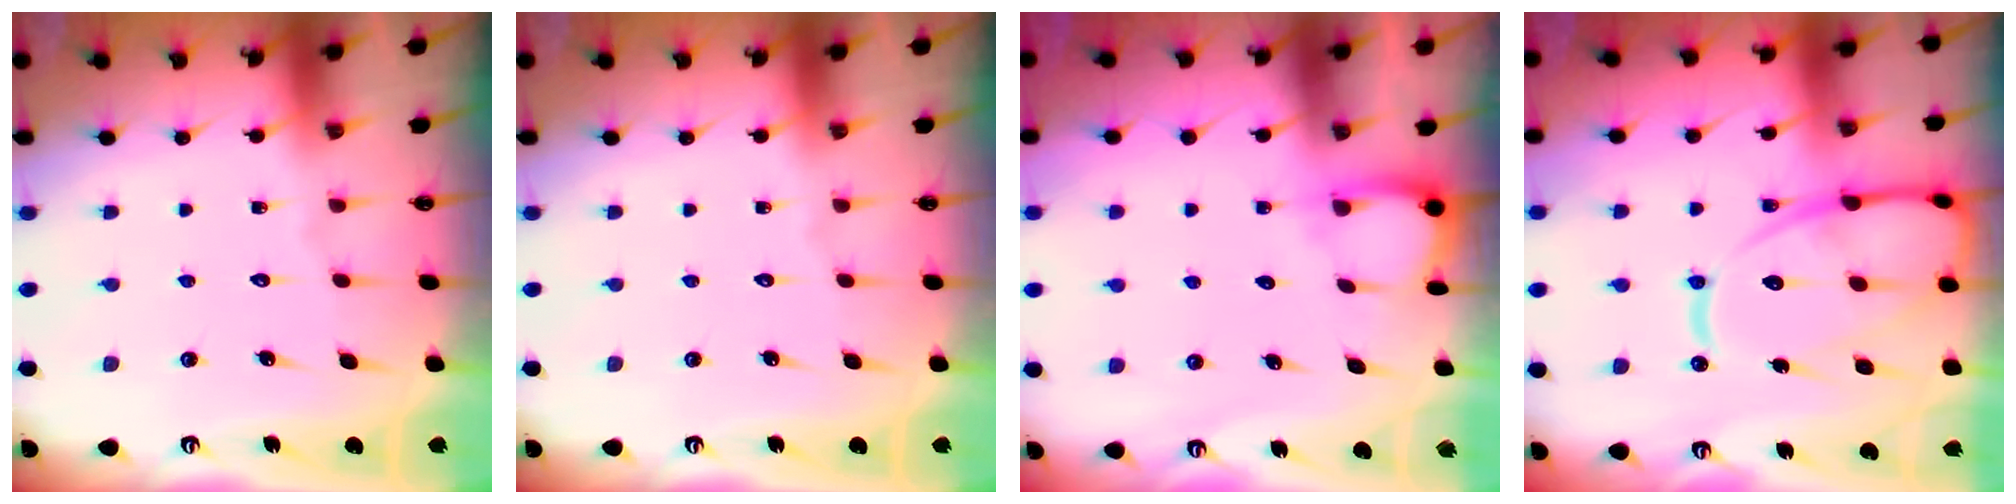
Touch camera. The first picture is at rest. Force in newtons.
{"total": 0.0}
{"total": 3.8, "press": 3.7, "slide": 0.4}
{"total": 17.8, "press": 17.7, "slide": 1.7}